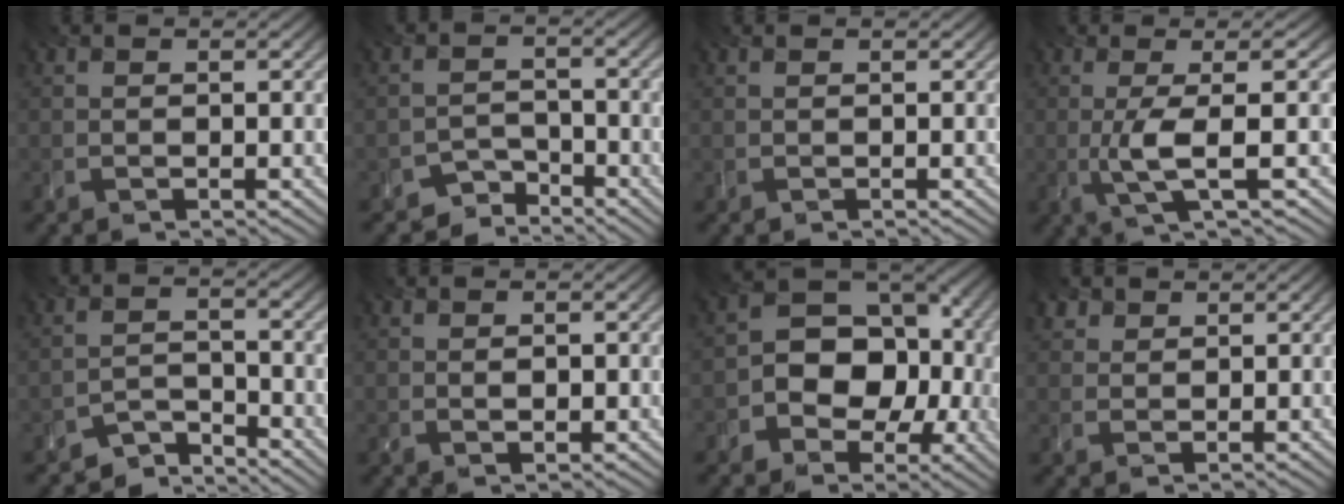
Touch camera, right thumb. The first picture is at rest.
{"total": 3.2, "force": [-3.0, 1.3, 0.2], "torque": [0.007, 0.004, -0.059]}
{"total": 0.0}
{"total": 5.6, "force": [-0.5, 0.9, 5.5], "torque": [-0.098, 0.004, -0.014]}
{"total": 3.7, "force": [-3.6, 1.0, 0.6], "torque": [-0.004, 0.003, -0.073]}
{"total": 1.2, "force": [0.2, 0.6, 1.1], "torque": [-0.015, -0.004, 0.004]}
{"total": 11.5, "force": [-1.6, 8.6, 7.4], "torque": [-0.076, -0.005, -0.043]}
{"total": 1.7, "force": [1.4, 1.0, 0.2], "torque": [-0.003, 0.002, 0.029]}